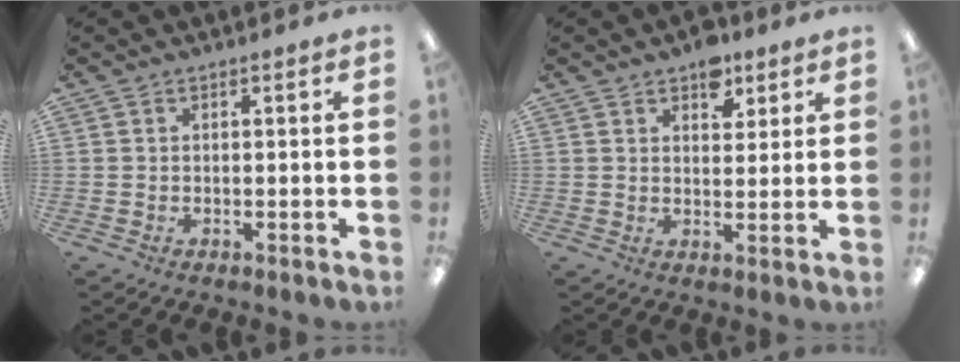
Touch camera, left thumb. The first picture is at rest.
{"total": 6.3, "force": [4.2, 3.7, 2.9], "torque": [-0.022, -0.019, 0.069]}